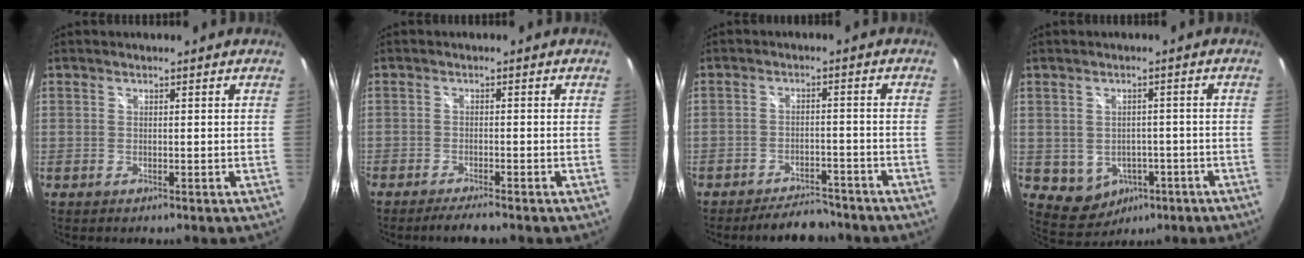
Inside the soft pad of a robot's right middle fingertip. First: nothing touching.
{"total": 3.7, "force": [-3.2, 0.0, 1.9], "torque": [-0.046, -0.008, -0.056]}
{"total": 7.5, "force": [-6.6, 2.7, 2.2], "torque": [-0.057, 0.009, -0.089]}
{"total": 7.5, "force": [-2.9, 6.2, 2.9], "torque": [-0.073, -0.003, -0.020]}